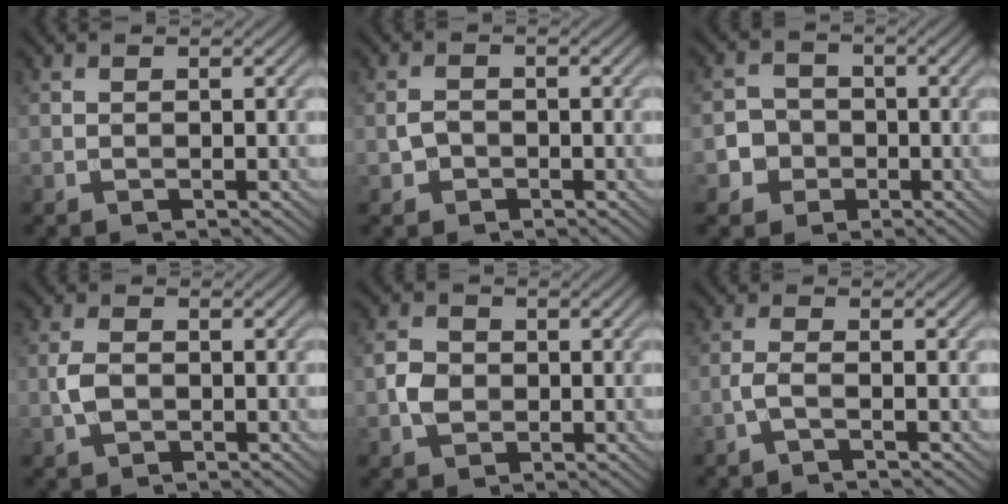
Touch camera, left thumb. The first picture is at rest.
{"total": 1.8, "force": [-0.6, 1.4, 0.8], "torque": [-0.019, -0.001, -0.015]}
{"total": 4.2, "force": [-1.3, 3.9, 1.0], "torque": [-0.006, -0.002, -0.045]}
{"total": 2.6, "force": [-0.5, 1.7, 1.9], "torque": [-0.046, 0.001, -0.011]}
{"total": 3.2, "force": [-0.5, 2.7, 1.7], "torque": [-0.041, 0.001, -0.014]}
{"total": 1.9, "force": [-0.9, 0.4, 1.6], "torque": [-0.034, 0.007, -0.028]}